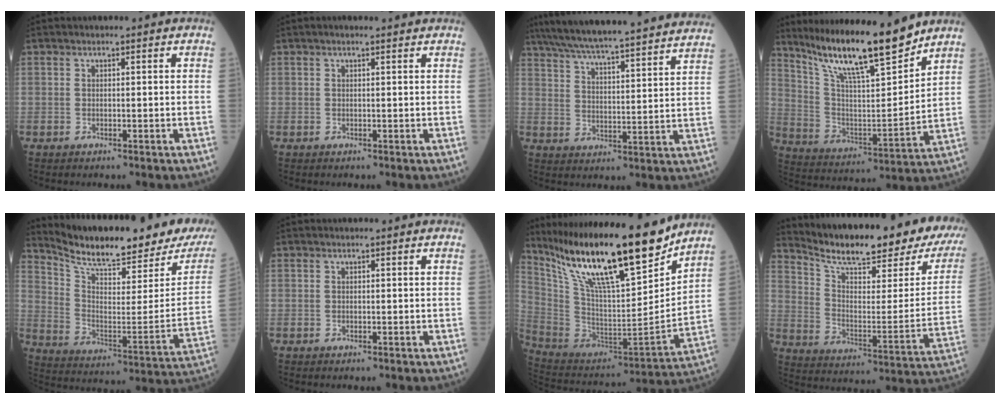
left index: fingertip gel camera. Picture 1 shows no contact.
{"total": 1.5, "force": [1.1, 0.1, 1.0], "torque": [-0.015, 0.015, 0.015]}
{"total": 29.8, "force": [26.9, 1.0, 12.8], "torque": [-0.215, -0.012, 0.359]}
{"total": 17.6, "force": [14.4, 1.3, 10.0], "torque": [-0.175, -0.007, 0.256]}
{"total": 22.7, "force": [19.8, 2.8, 10.7], "torque": [-0.182, -0.057, 0.286]}
{"total": 0.0}
{"total": 24.9, "force": [18.9, 3.4, 15.8], "torque": [-0.283, -0.013, 0.331]}
{"total": 25.6, "force": [21.6, 3.7, 13.2], "torque": [-0.212, -0.057, 0.292]}